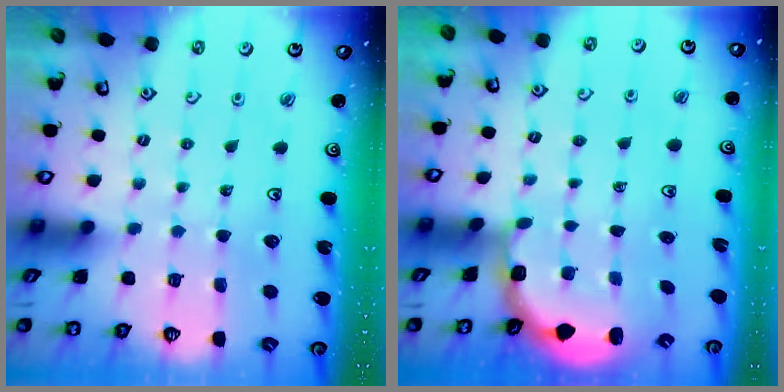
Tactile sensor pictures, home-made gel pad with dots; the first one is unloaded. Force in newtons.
{"total": 2.7, "press": 2.3, "slide": 1.4}